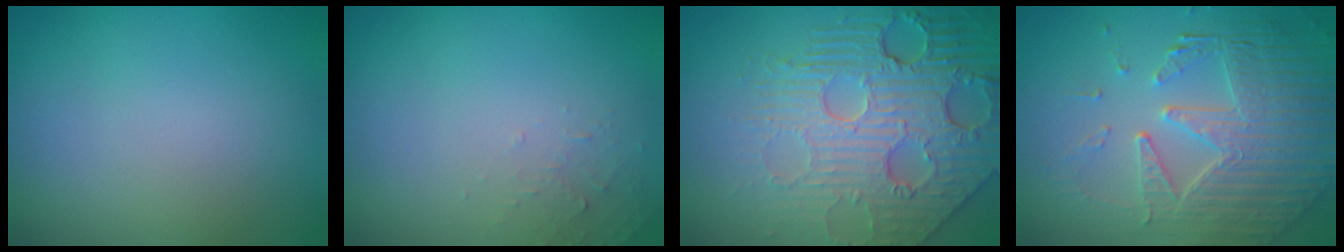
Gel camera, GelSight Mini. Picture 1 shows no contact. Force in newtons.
{"total": 0.9, "press": 0.9, "slide": 0.1}
{"total": 8.6, "press": 5.9, "slide": 6.2}
{"total": 7.1, "press": 5.3, "slide": 4.7}